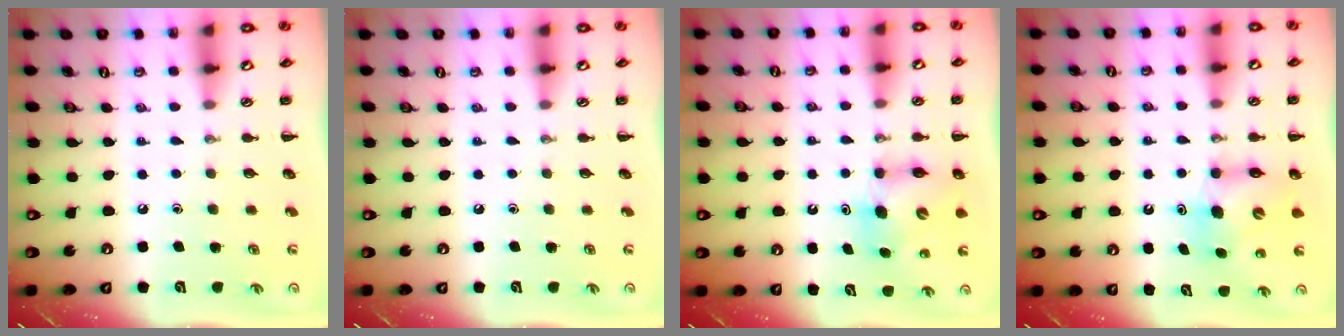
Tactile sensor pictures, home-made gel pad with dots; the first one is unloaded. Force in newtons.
{"total": 0.0}
{"total": 6.7, "press": 6.7, "slide": 0.6}
{"total": 7.8, "press": 7.8, "slide": 0.9}